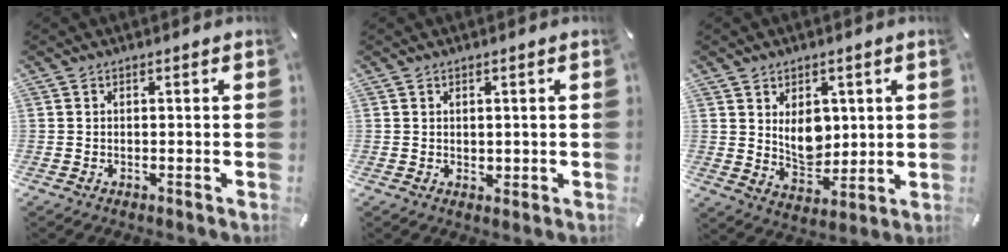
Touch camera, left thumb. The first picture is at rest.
{"total": 1.2, "force": [0.5, 1.1, 0.3], "torque": [0.001, 0.001, 0.006]}
{"total": 8.3, "force": [2.5, 6.3, 4.8], "torque": [-0.070, -0.011, 0.046]}